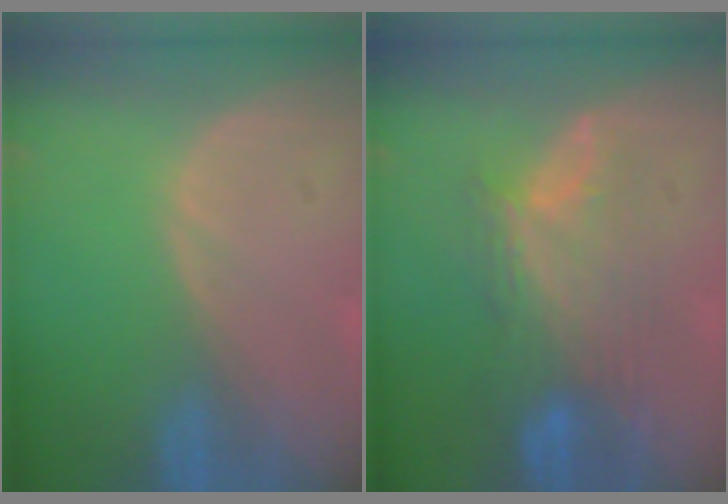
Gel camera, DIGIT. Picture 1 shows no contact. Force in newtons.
{"total": 7.7, "press": 7.4, "slide": 2.2}